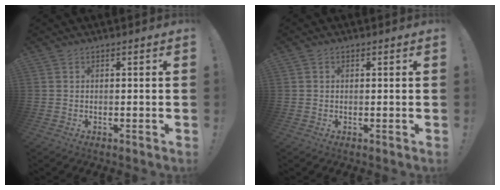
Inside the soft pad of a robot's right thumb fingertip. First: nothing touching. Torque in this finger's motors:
{"motor_torque": [-0.04, -0.15, 0.02, -0.02, 0.05]}